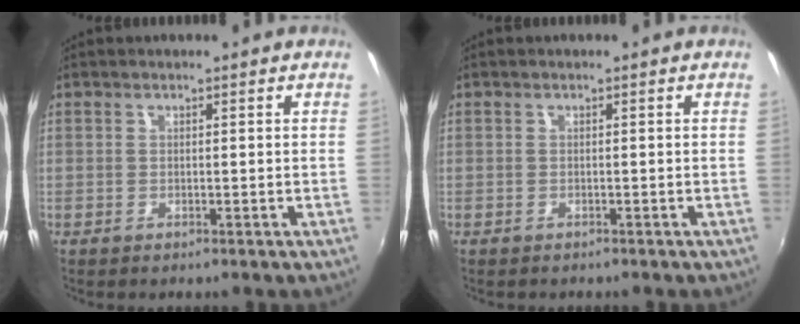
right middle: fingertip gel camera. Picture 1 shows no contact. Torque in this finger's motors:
{"motor_torque": [0.81, -1.05, 0.10, 0.08]}